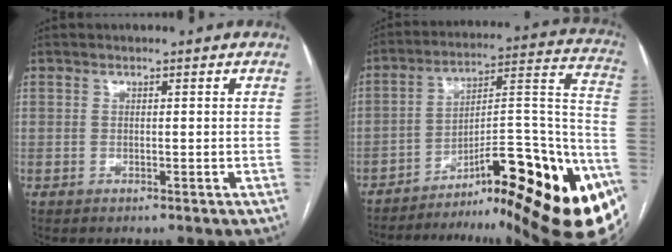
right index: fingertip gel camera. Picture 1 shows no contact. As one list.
[{"total": 31.3, "force": [-18.6, 6.1, 24.4], "torque": [-0.227, 0.014, -0.256]}]